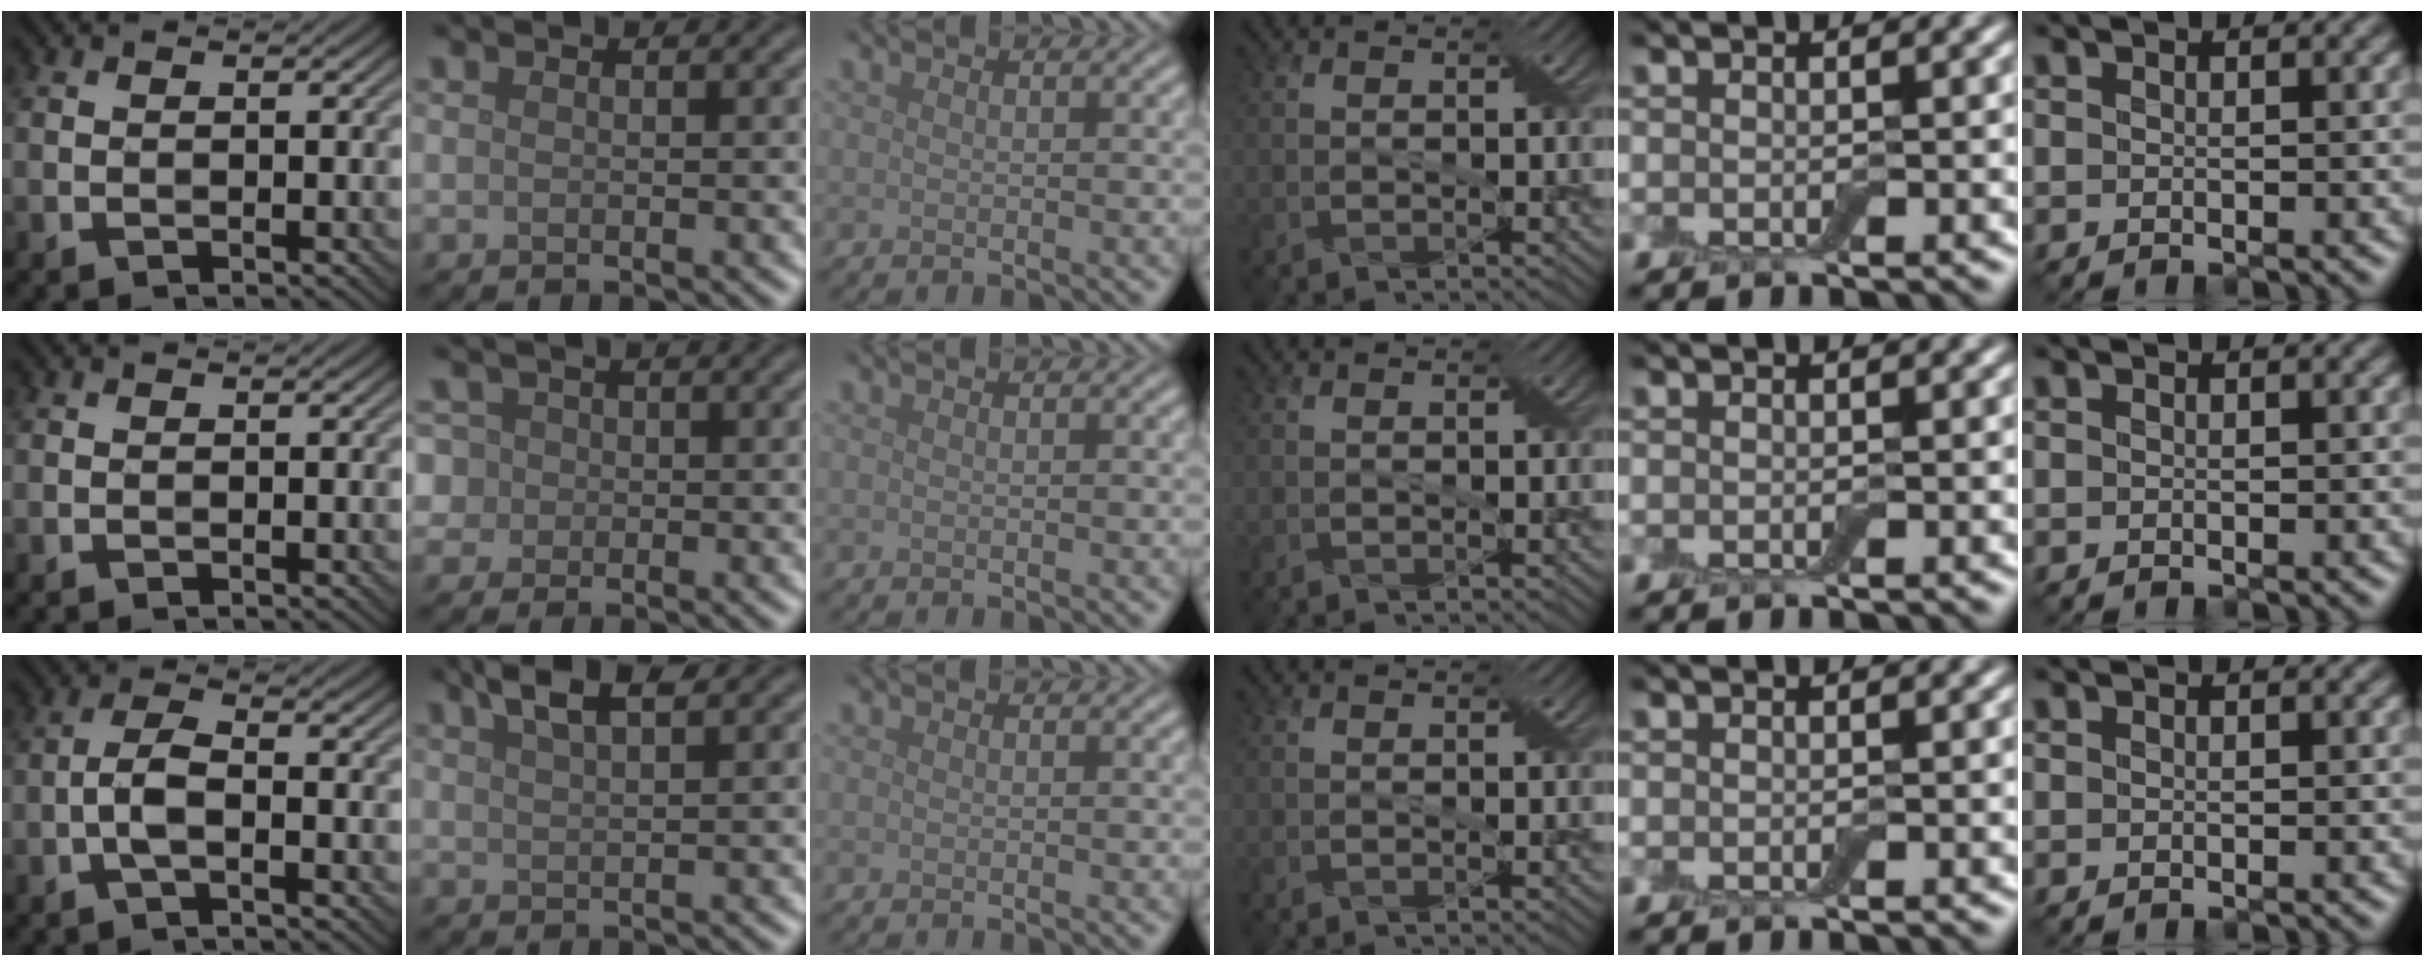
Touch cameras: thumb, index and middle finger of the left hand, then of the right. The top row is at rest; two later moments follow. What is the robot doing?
{"motion": "shake", "object": "box of matches"}